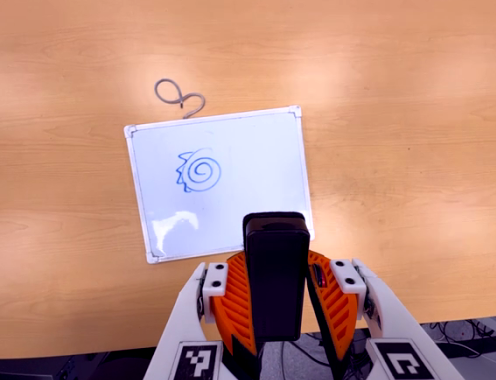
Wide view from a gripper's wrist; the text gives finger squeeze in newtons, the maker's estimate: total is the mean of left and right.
{"total": 7.9, "left": 6.5, "right": 9.3}